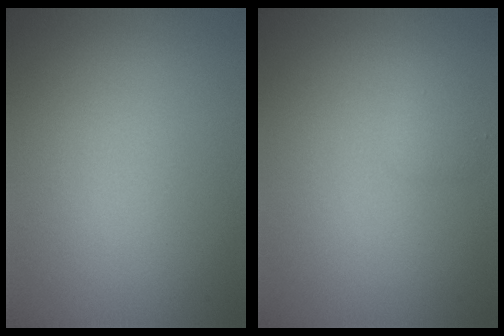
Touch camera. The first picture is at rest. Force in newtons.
{"total": 0.8, "press": 0.7, "slide": 0.1}